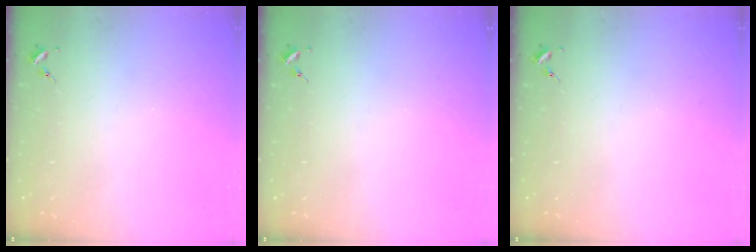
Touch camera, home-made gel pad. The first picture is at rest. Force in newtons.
{"total": 0.0}
{"total": 0.0}